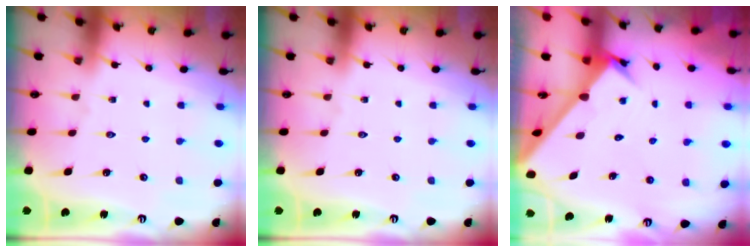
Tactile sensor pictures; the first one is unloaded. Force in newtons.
{"total": 0.0}
{"total": 3.4, "press": 3.4, "slide": 0.3}